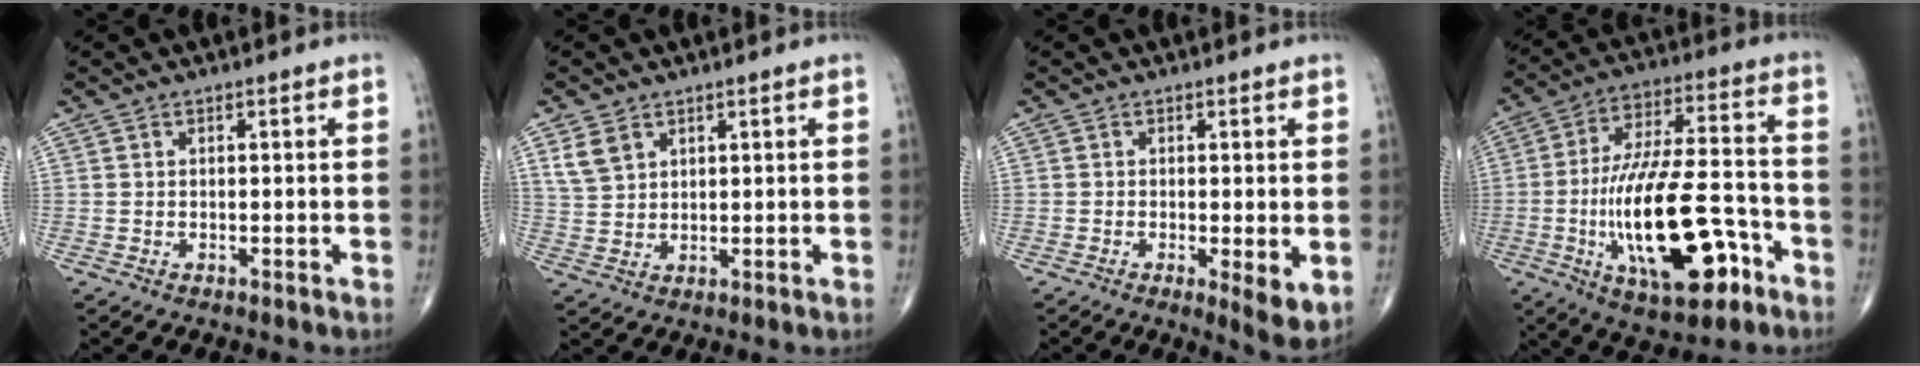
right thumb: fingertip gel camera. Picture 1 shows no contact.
{"total": 4.4, "force": [2.5, 2.9, 2.2], "torque": [-0.037, -0.008, 0.058]}
{"total": 5.2, "force": [-0.9, 1.4, 4.9], "torque": [-0.078, -0.018, -0.015]}
{"total": 22.6, "force": [-7.7, 9.0, 19.2], "torque": [-0.339, 0.033, -0.114]}